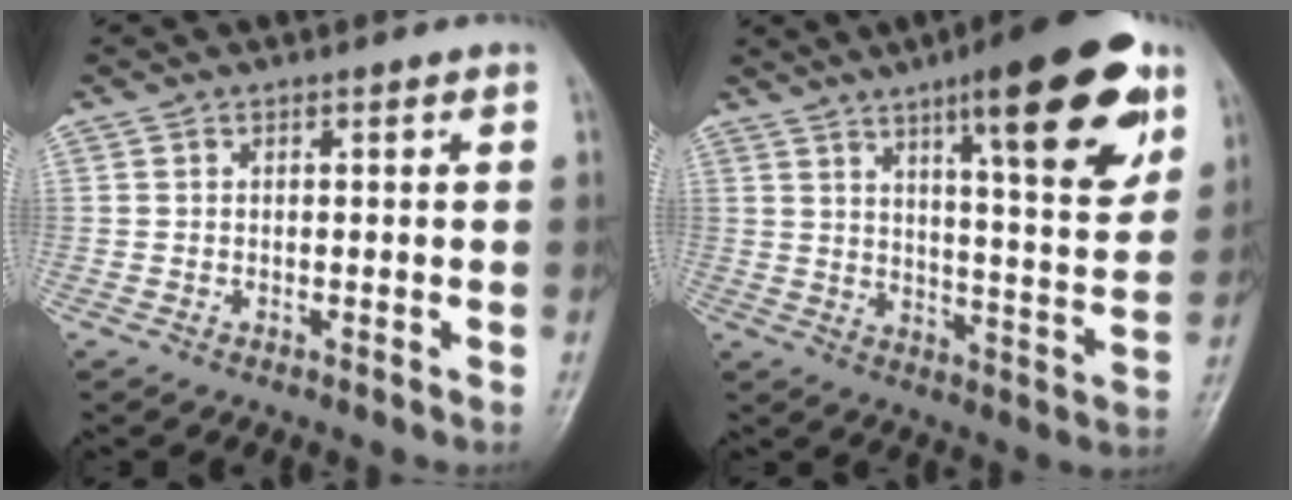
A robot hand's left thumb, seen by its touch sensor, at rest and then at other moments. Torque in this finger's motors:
{"motor_torque": [2.90, 1.71, 1.95, -0.82, 0.14]}